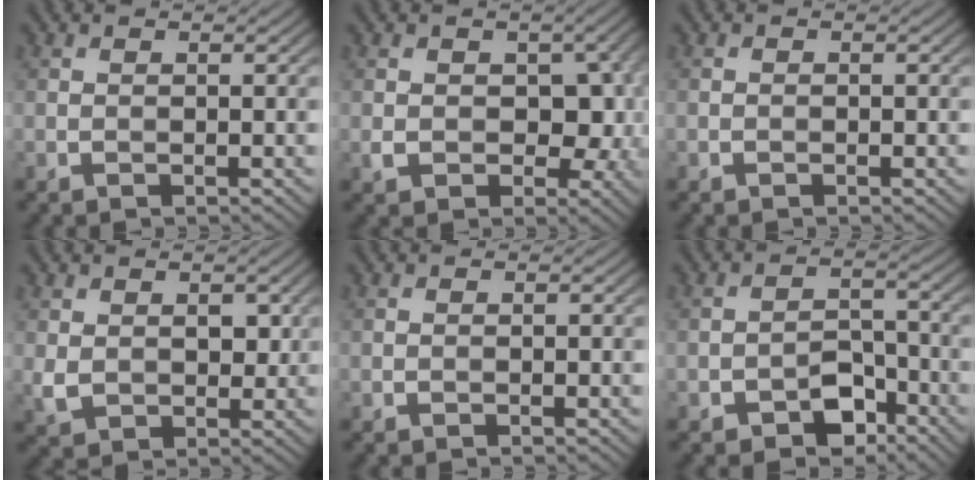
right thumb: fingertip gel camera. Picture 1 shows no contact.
{"total": 6.3, "force": [-0.3, 4.7, 4.3], "torque": [-0.069, -0.015, -0.001]}
{"total": 0.0}
{"total": 4.1, "force": [1.1, 3.1, 2.6], "torque": [-0.060, -0.008, 0.026]}
{"total": 0.0}
{"total": 4.9, "force": [-3.0, 2.9, 2.6], "torque": [-0.037, 0.005, -0.055]}